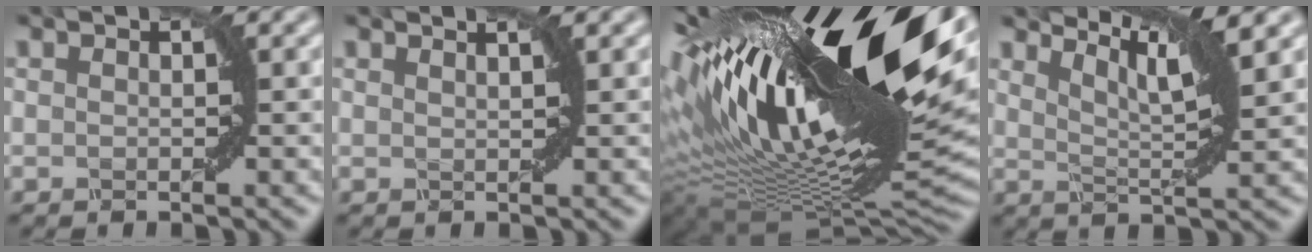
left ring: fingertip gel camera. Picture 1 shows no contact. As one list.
[{"total": 2.0, "force": [1.4, 0.8, 1.2], "torque": [0.006, 0.003, -0.005]}, {"total": 19.8, "force": [5.7, 7.8, 17.3], "torque": [-0.312, -0.001, 0.114]}, {"total": 6.4, "force": [4.6, 1.1, 4.3], "torque": [-0.065, 0.010, 0.069]}]